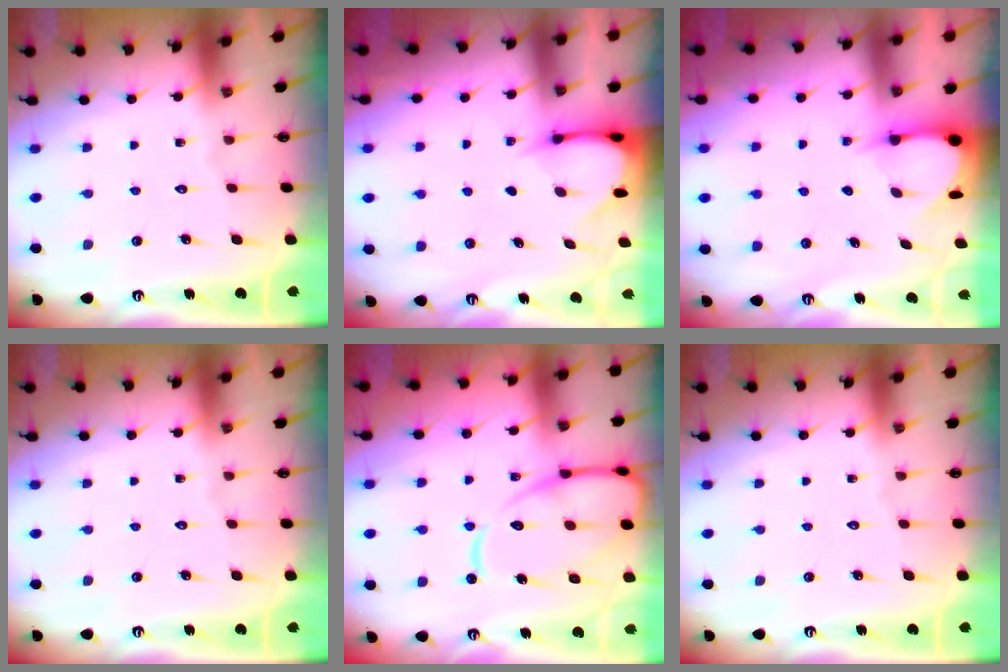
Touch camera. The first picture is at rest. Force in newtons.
{"total": 3.6, "press": 3.6, "slide": 0.3}
{"total": 3.6, "press": 3.5, "slide": 0.3}
{"total": 0.0}
{"total": 14.8, "press": 14.7, "slide": 1.7}
{"total": 0.0}